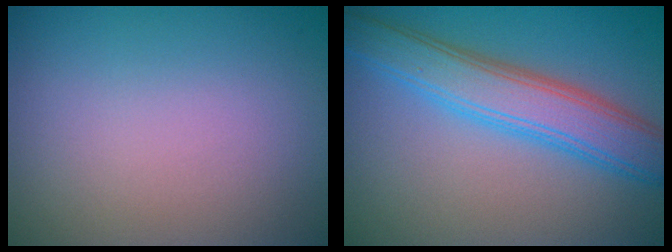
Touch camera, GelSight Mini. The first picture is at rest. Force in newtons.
{"total": 5.7, "press": 5.7, "slide": 0.1}